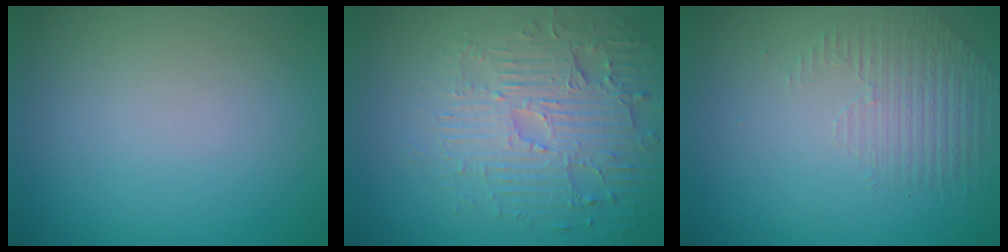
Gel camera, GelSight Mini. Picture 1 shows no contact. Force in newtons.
{"total": 4.6, "press": 4.2, "slide": 1.9}
{"total": 1.5, "press": 0.9, "slide": 1.2}